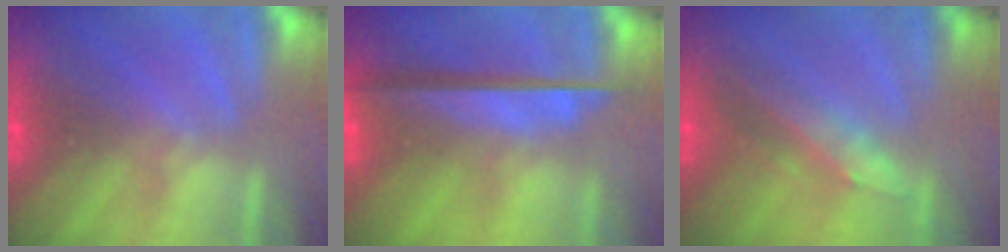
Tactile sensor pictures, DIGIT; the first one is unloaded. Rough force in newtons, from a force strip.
{"total": 8.2}
{"total": 2.9}